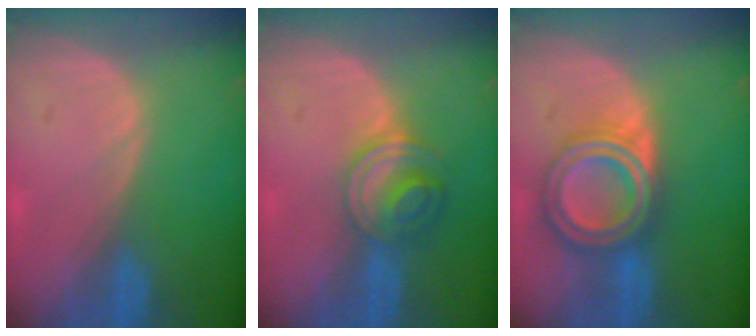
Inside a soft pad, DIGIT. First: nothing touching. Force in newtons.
{"total": 6.0, "press": 5.4, "slide": 2.6}
{"total": 8.0, "press": 8.0, "slide": 0.5}